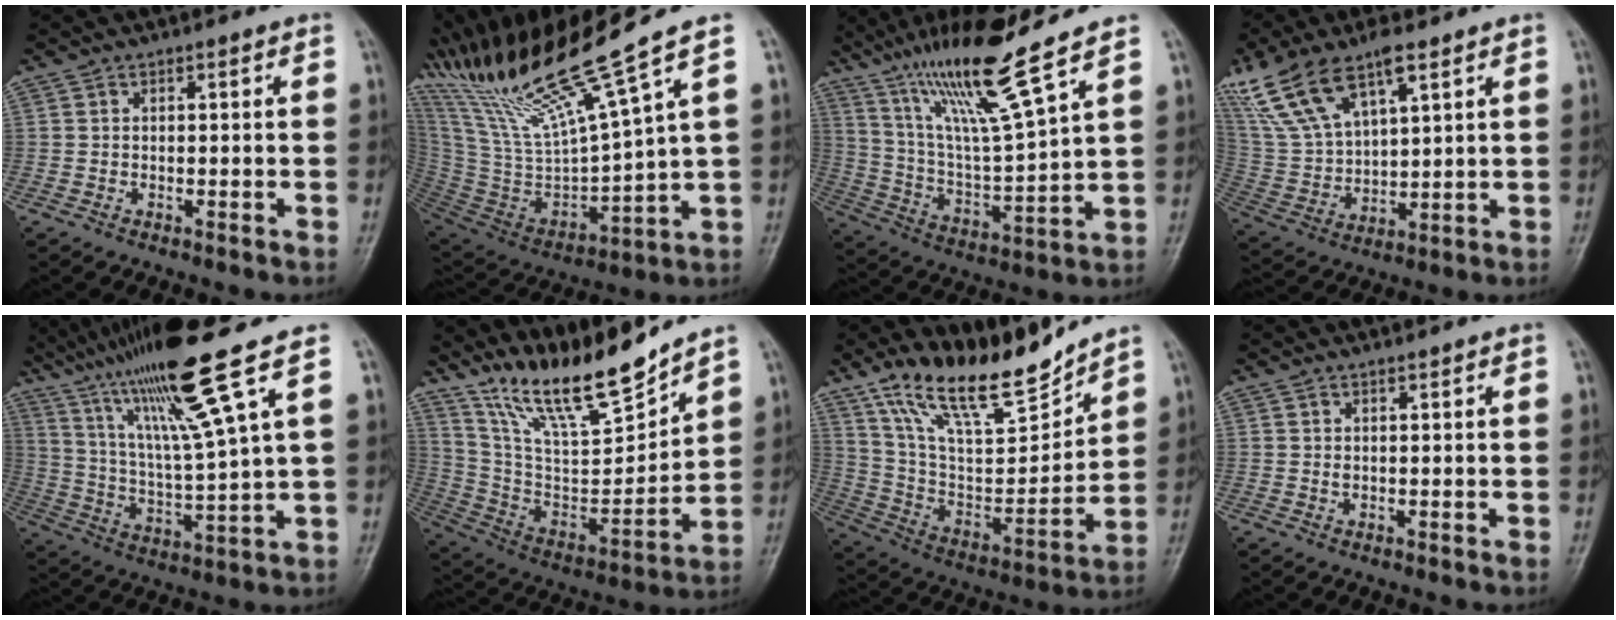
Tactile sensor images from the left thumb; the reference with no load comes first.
{"total": 23.2, "force": [17.4, 0.4, 15.3], "torque": [-0.283, -0.064, 0.344]}
{"total": 17.5, "force": [12.3, 0.6, 12.4], "torque": [-0.214, -0.060, 0.229]}
{"total": 16.0, "force": [9.9, 6.4, 10.8], "torque": [-0.215, -0.025, 0.204]}
{"total": 17.5, "force": [11.1, -0.9, 13.6], "torque": [-0.241, -0.043, 0.202]}
{"total": 18.4, "force": [15.7, 3.2, 8.9], "torque": [-0.127, -0.094, 0.299]}
{"total": 19.5, "force": [15.7, 5.4, 10.1], "torque": [-0.135, -0.088, 0.290]}
{"total": 0.6, "force": [0.5, 0.2, 0.4], "torque": [-0.006, -0.004, 0.010]}